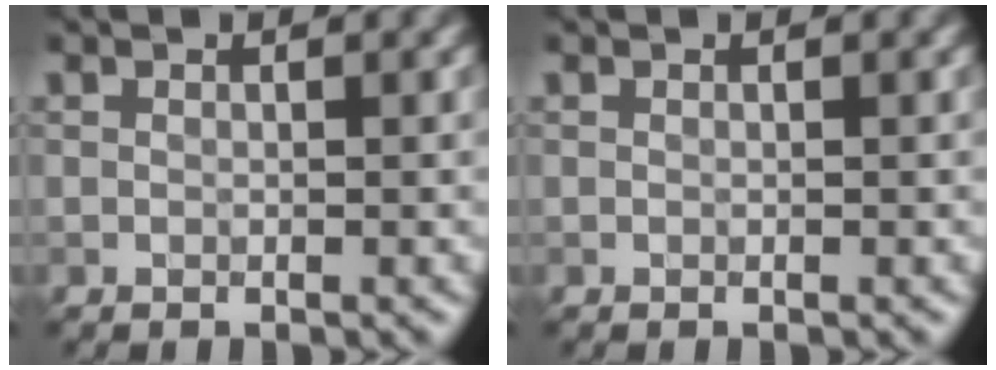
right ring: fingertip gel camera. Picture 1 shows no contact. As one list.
[{"total": 0.0}]